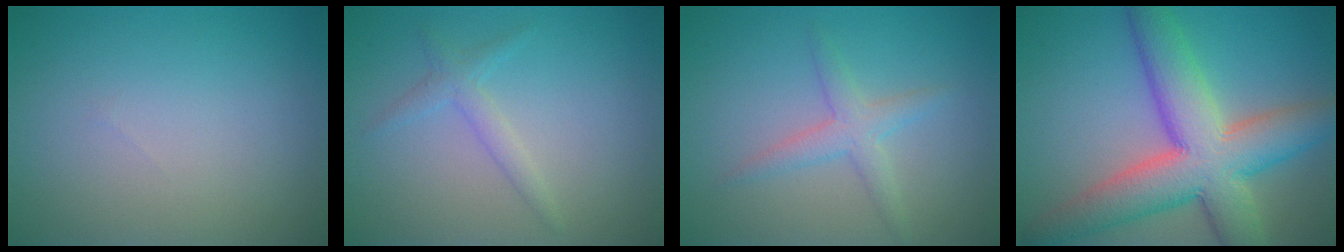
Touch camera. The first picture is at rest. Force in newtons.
{"total": 1.7, "press": 1.7, "slide": 0.1}
{"total": 2.4, "press": 2.4, "slide": 0.0}
{"total": 10.4, "press": 10.4, "slide": 0.6}